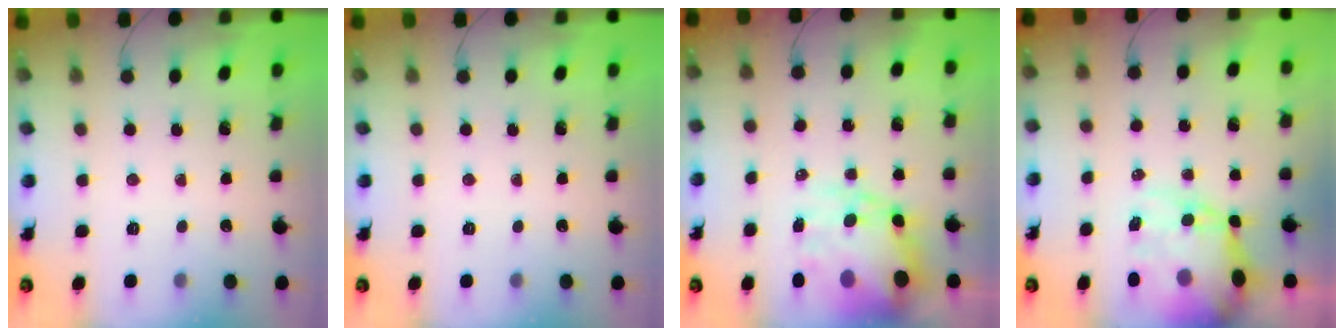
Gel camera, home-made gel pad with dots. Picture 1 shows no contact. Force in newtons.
{"total": 0.0}
{"total": 15.0, "press": 14.5, "slide": 3.8}
{"total": 13.7, "press": 13.3, "slide": 3.4}